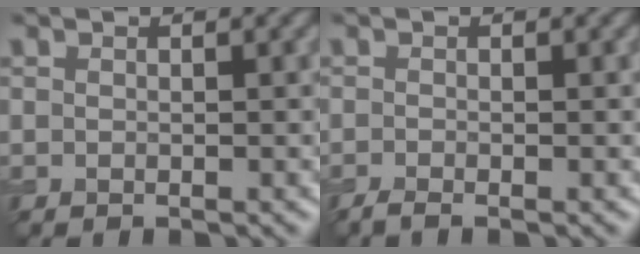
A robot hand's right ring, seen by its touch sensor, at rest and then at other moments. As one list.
[{"total": 1.0, "force": [-0.8, 0.0, 0.6], "torque": [-0.014, -0.005, -0.020]}]